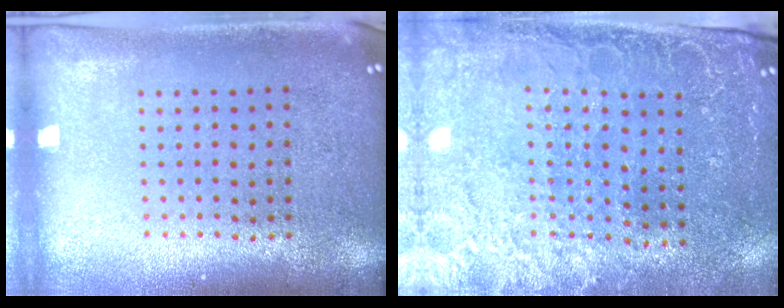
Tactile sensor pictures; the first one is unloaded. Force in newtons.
{"total": 2.9, "press": 2.8, "slide": 0.8}